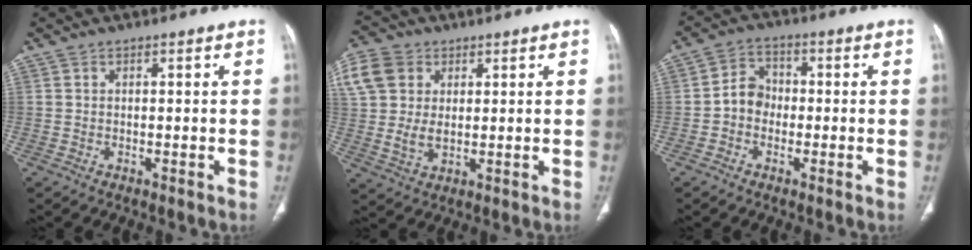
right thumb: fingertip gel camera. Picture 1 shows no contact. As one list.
[{"total": 14.6, "force": [4.5, 11.2, 8.2], "torque": [-0.185, 0.008, 0.089]}, {"total": 5.3, "force": [-1.1, 4.4, 2.6], "torque": [-0.026, 0.022, -0.031]}]